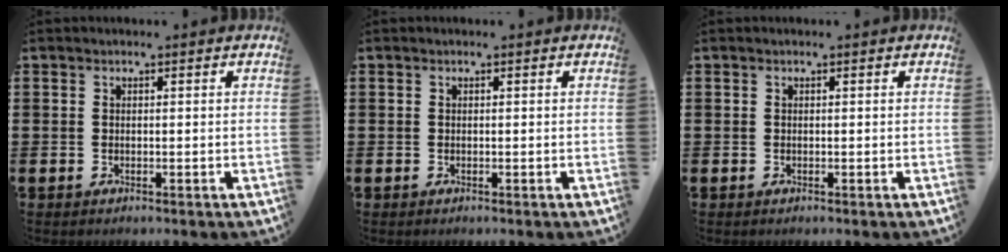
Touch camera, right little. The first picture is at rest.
{"total": 0.0}
{"total": 0.0}